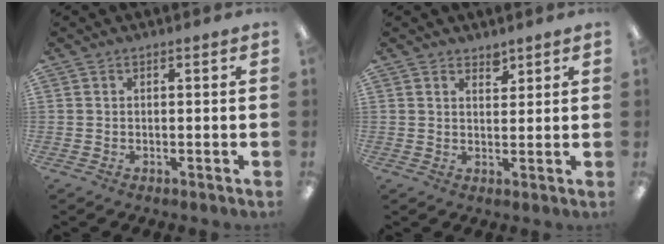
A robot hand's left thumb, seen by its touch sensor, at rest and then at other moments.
{"total": 2.6, "force": [2.2, 1.1, 0.5], "torque": [0.012, -0.019, 0.037]}